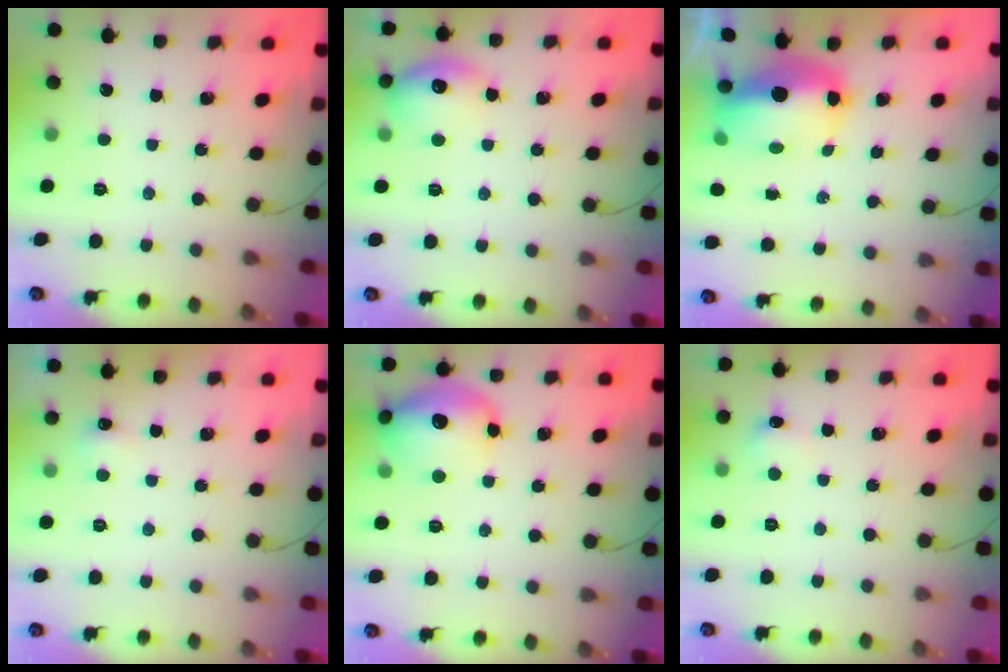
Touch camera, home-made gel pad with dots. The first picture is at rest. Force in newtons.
{"total": 12.5, "press": 12.5, "slide": 0.7}
{"total": 10.6, "press": 10.4, "slide": 2.2}
{"total": 11.4, "press": 3.4, "slide": 10.9}
{"total": 15.7, "press": 15.6, "slide": 1.1}
{"total": 5.8, "press": 5.5, "slide": 1.7}